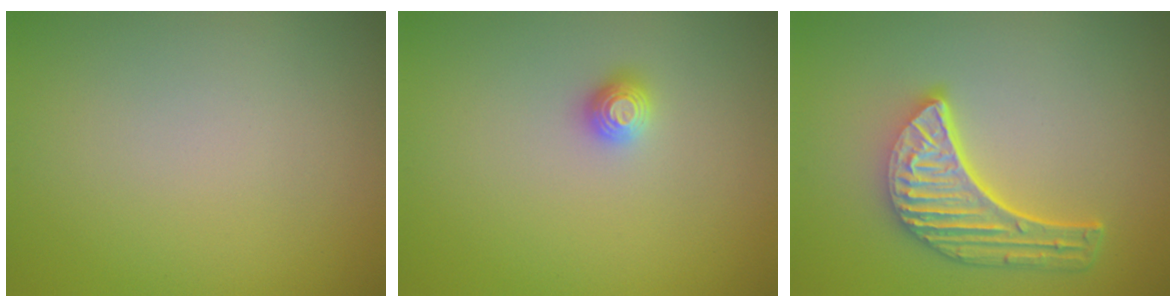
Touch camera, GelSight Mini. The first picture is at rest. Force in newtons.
{"total": 1.1, "press": 1.0, "slide": 0.3}
{"total": 5.7, "press": 4.2, "slide": 3.8}